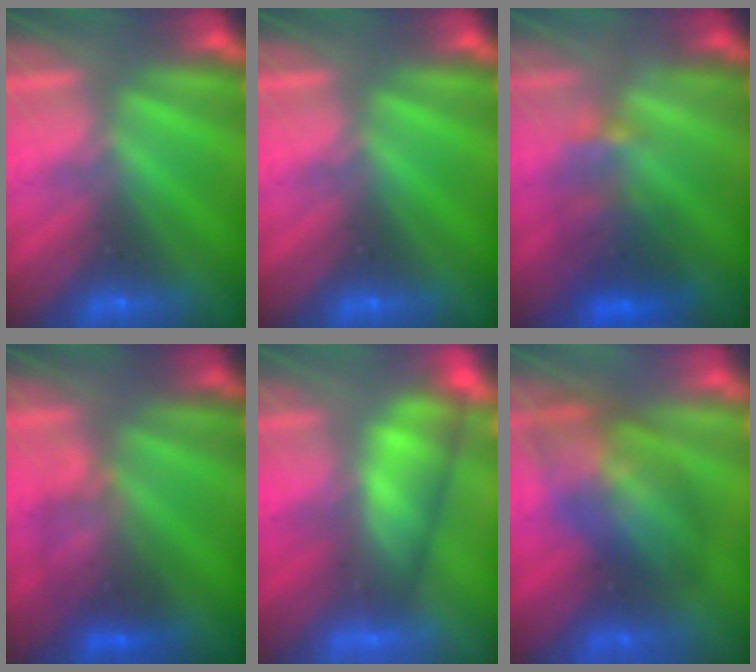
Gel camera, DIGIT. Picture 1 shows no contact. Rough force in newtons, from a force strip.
{"total": 0.0}
{"total": 3.8}
{"total": 2.5}
{"total": 4.7}
{"total": 5.7}